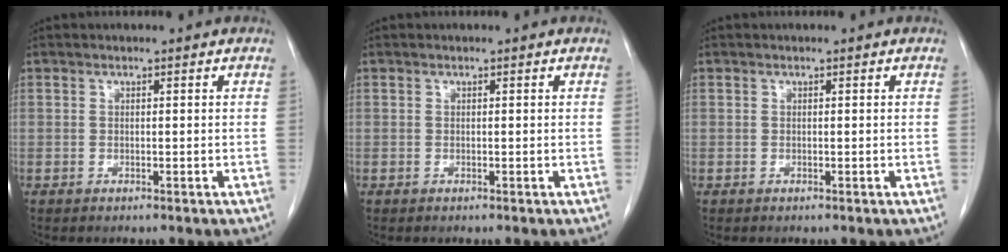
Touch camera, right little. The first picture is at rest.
{"total": 0.0}
{"total": 0.0}